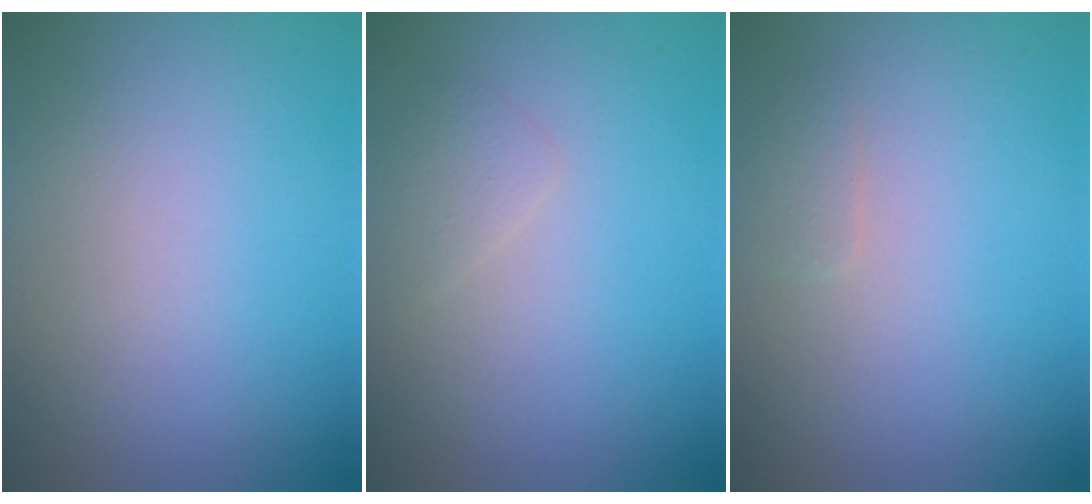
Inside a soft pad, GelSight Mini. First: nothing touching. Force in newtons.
{"total": 1.1, "press": 1.1, "slide": 0.0}
{"total": 0.9, "press": 0.9, "slide": 0.0}